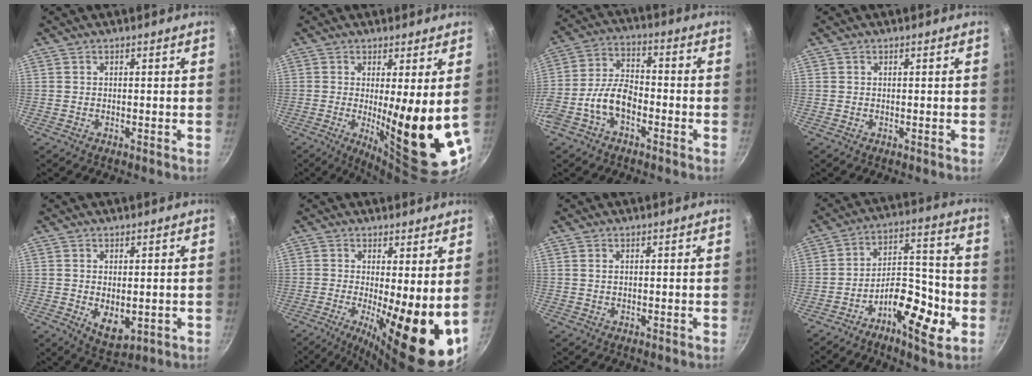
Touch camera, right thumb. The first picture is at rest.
{"total": 15.1, "force": [-0.2, 2.6, 14.9], "torque": [-0.201, -0.038, 0.009]}
{"total": 9.5, "force": [-3.8, 5.5, 6.7], "torque": [-0.120, 0.047, -0.080]}
{"total": 0.0}
{"total": 6.4, "force": [-0.5, 3.7, 5.1], "torque": [-0.074, -0.016, 0.005]}
{"total": 15.0, "force": [-1.4, 3.9, 14.4], "torque": [-0.195, -0.020, -0.018]}
{"total": 1.0, "force": [0.3, 0.6, 0.7], "torque": [-0.013, 0.001, 0.005]}
{"total": 14.3, "force": [-6.0, 5.8, 11.6], "torque": [-0.163, 0.054, -0.100]}